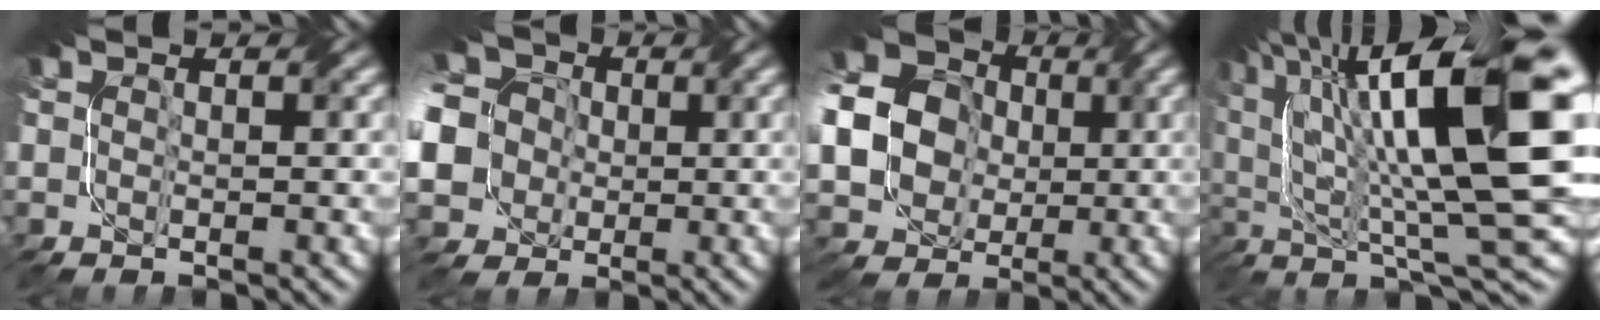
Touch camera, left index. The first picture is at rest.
{"total": 12.4, "force": [-1.1, 11.0, 5.6], "torque": [-0.143, -0.005, -0.047]}
{"total": 16.7, "force": [1.4, 15.0, 7.2], "torque": [-0.185, 0.017, -0.014]}
{"total": 17.1, "force": [5.3, 4.7, 15.6], "torque": [-0.258, 0.013, 0.093]}